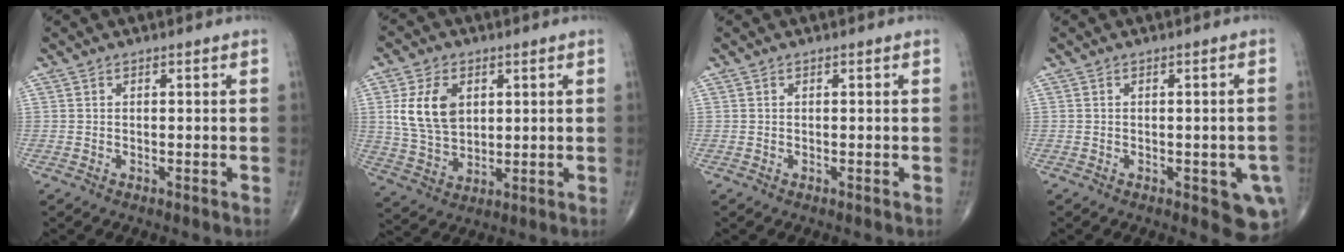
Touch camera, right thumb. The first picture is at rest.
{"total": 11.0, "force": [2.9, 7.3, 7.7], "torque": [-0.129, -0.009, 0.061]}
{"total": 0.0}
{"total": 6.6, "force": [-1.9, 2.7, 5.6], "torque": [-0.039, -0.003, -0.020]}